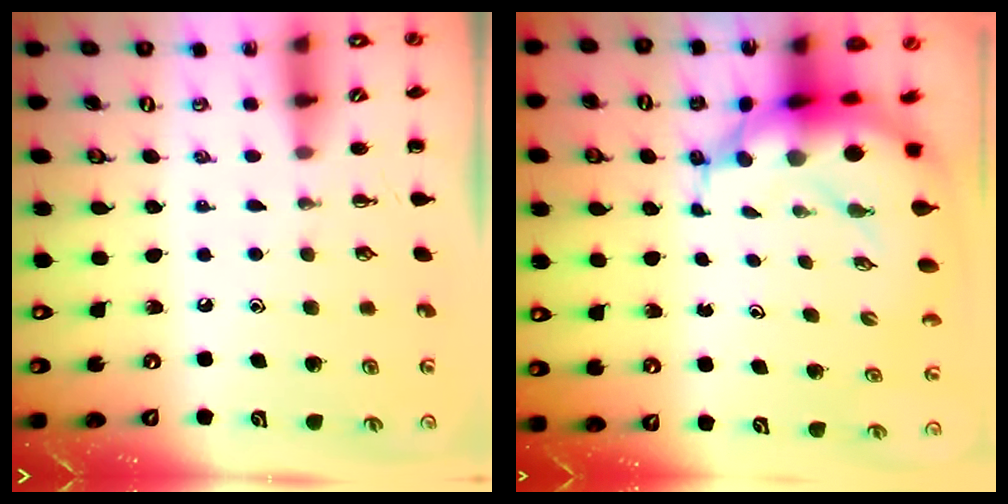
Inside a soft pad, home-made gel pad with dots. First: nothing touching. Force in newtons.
{"total": 10.8, "press": 10.4, "slide": 2.8}